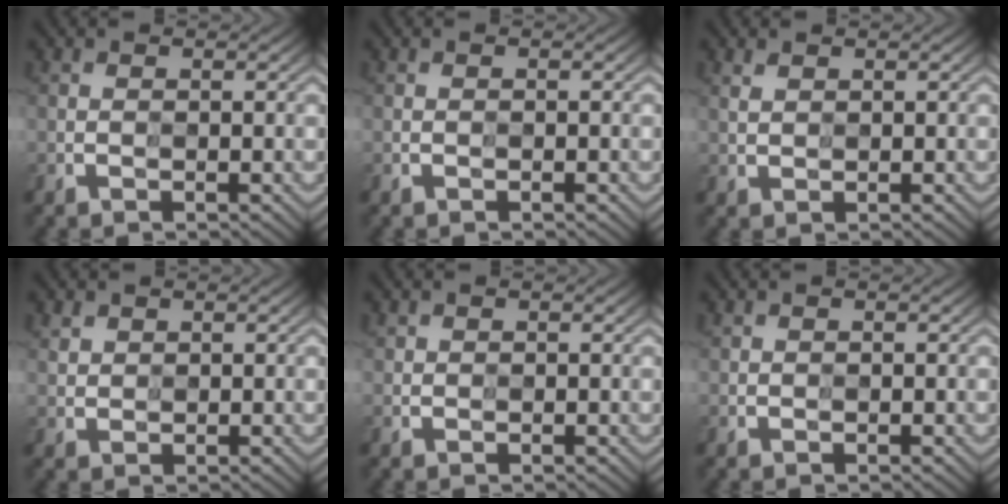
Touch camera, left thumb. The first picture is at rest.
{"total": 0.7, "force": [-0.6, 0.0, 0.4], "torque": [-0.005, 0.001, -0.009]}
{"total": 1.6, "force": [1.4, 0.7, 0.5], "torque": [-0.017, 0.003, 0.032]}
{"total": 2.3, "force": [1.9, 1.3, 0.1], "torque": [-0.011, 0.001, 0.042]}
{"total": 1.1, "force": [0.9, 0.7, 0.0], "torque": [-0.005, -0.001, 0.019]}
{"total": 0.6, "force": [0.5, 0.3, 0.1], "torque": [-0.006, 0.002, 0.011]}